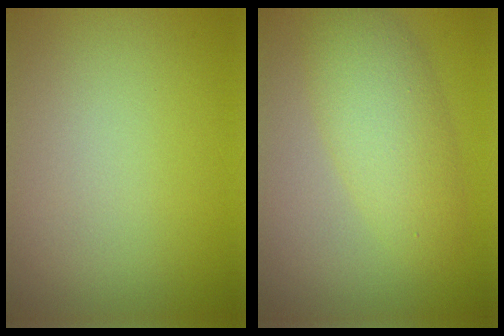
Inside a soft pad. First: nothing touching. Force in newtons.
{"total": 4.9, "press": 4.9, "slide": 0.1}